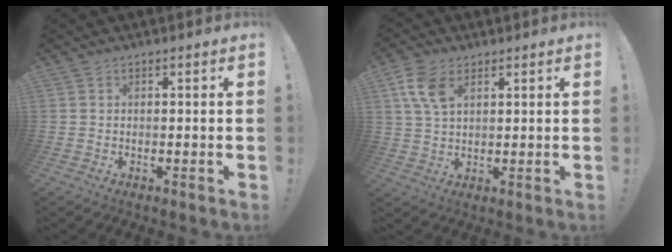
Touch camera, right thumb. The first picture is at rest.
{"total": 7.9, "force": [3.7, 4.4, 5.4], "torque": [-0.118, -0.007, 0.070]}